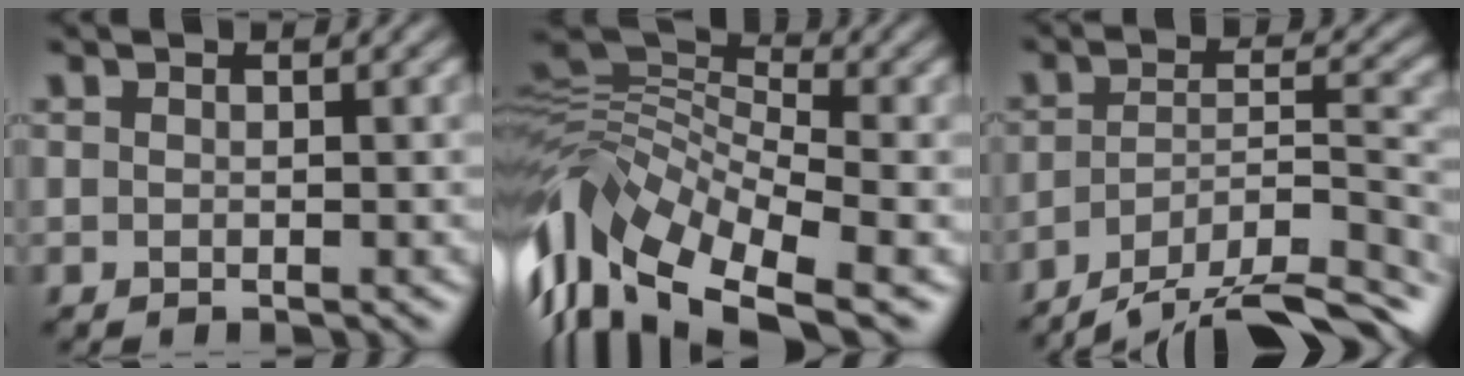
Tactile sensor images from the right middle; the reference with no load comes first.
{"total": 12.0, "force": [-5.7, 5.9, 8.7], "torque": [-0.182, 0.013, -0.123]}
{"total": 11.2, "force": [-9.5, 2.7, 5.4], "torque": [-0.094, 0.004, -0.151]}